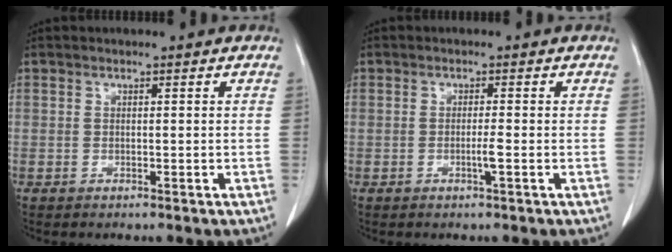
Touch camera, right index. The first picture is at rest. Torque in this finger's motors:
{"motor_torque": [0.66, 0.02, 0.26, 0.07]}